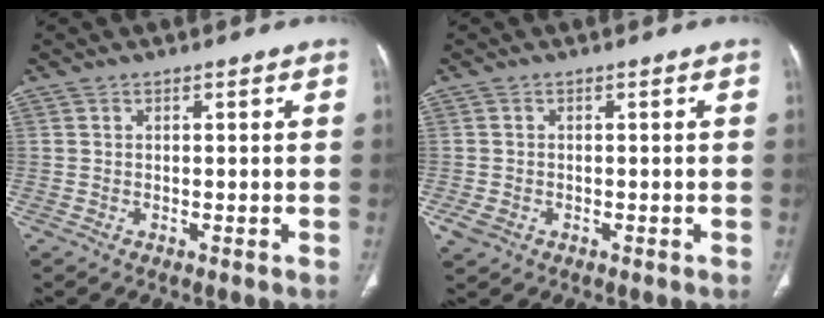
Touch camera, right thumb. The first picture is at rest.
{"total": 2.7, "force": [-1.0, 2.1, 1.4], "torque": [-0.032, 0.001, -0.012]}